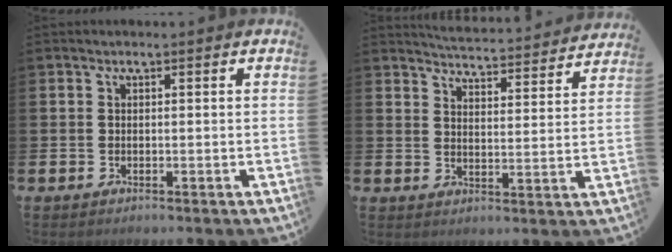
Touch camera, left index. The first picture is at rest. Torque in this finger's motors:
{"motor_torque": [0.81, -1.33, 0.02, 0.03]}